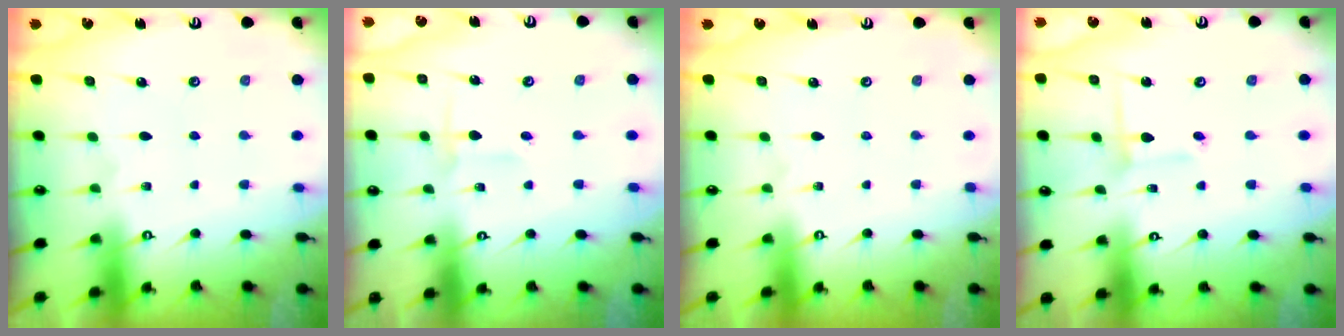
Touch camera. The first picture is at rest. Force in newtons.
{"total": 2.7, "press": 2.6, "slide": 0.3}
{"total": 0.0}
{"total": 3.7, "press": 3.7, "slide": 0.4}